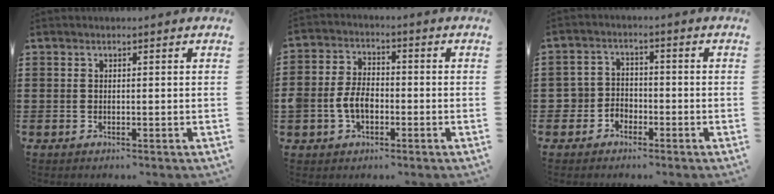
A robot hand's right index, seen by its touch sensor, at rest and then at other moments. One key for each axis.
{"total": 5.1, "fx": -1.6, "fy": 3.6, "fz": 3.3, "tx": -0.088, "ty": 0.000, "tz": -0.038}
{"total": 3.5, "fx": -2.1, "fy": 2.7, "fz": 0.4, "tx": -0.028, "ty": 0.004, "tz": -0.050}